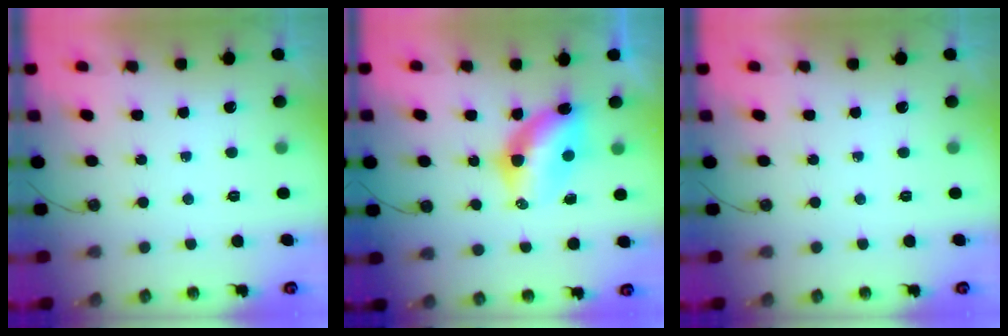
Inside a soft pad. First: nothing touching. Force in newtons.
{"total": 8.6, "press": 8.5, "slide": 1.0}
{"total": 0.0}